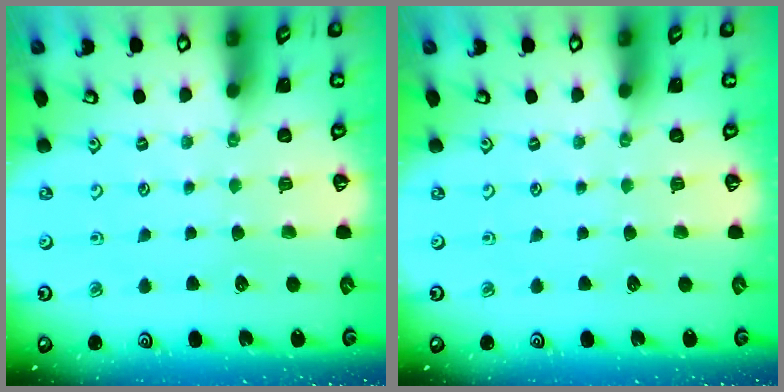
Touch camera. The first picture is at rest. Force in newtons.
{"total": 0.0}